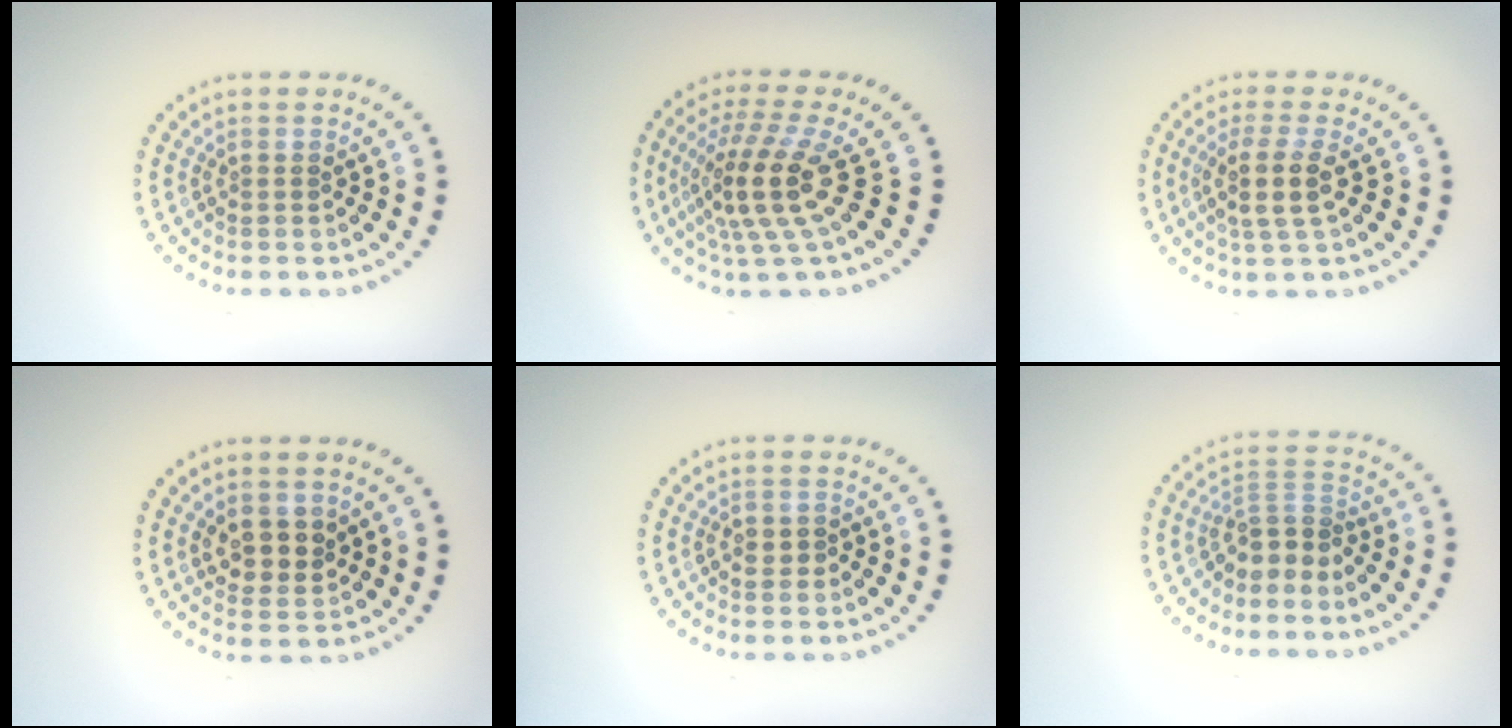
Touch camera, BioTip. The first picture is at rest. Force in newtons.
{"total": 5.1, "press": 3.6, "slide": 3.5}
{"total": 2.9, "press": 2.3, "slide": 1.7}
{"total": 2.7, "press": 2.5, "slide": 1.0}
{"total": 0.7, "press": 0.6, "slide": 0.3}
{"total": 2.9, "press": 2.1, "slide": 2.0}